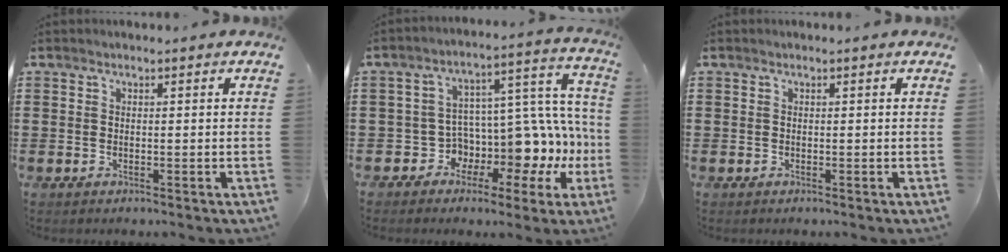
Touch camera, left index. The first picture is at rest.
{"total": 7.7, "force": [-0.3, 5.8, 5.1], "torque": [-0.100, -0.044, -0.001]}
{"total": 0.0}